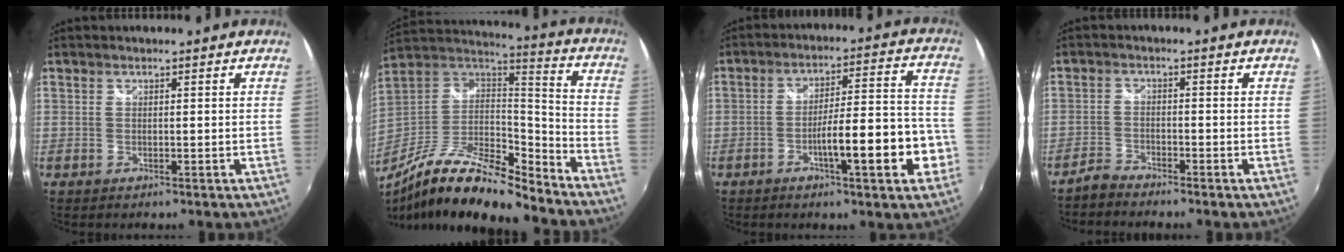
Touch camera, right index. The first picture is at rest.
{"total": 21.4, "force": [-15.8, 5.3, 13.5], "torque": [-0.252, -0.027, -0.287]}
{"total": 13.0, "force": [-5.0, 1.9, 11.8], "torque": [-0.182, 0.006, -0.070]}
{"total": 3.0, "force": [-2.9, 0.7, 0.4], "torque": [-0.019, -0.003, -0.061]}